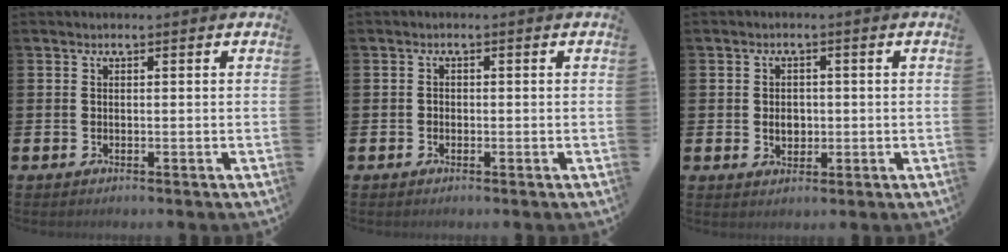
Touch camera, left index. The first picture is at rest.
{"total": 0.8, "force": [-0.4, 0.7, 0.2], "torque": [-0.008, 0.005, -0.008]}
{"total": 2.5, "force": [-0.1, 2.0, 1.5], "torque": [-0.013, 0.000, -0.009]}